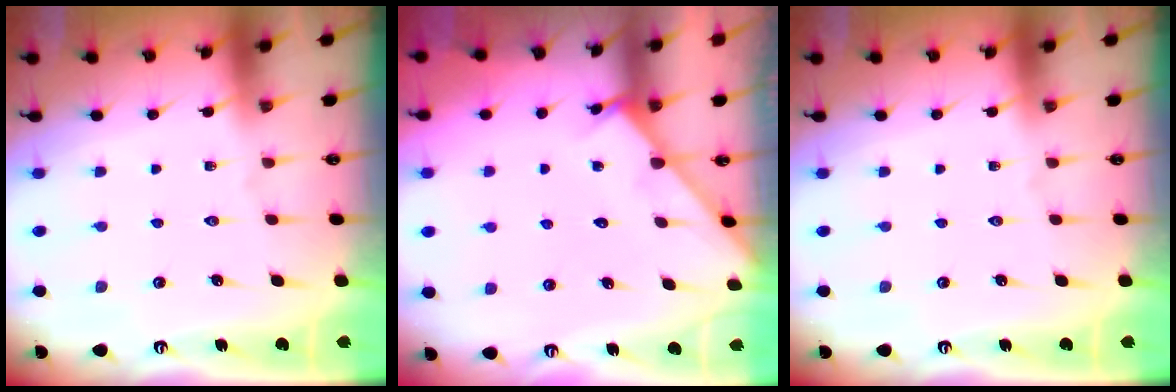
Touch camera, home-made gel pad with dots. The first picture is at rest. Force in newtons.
{"total": 4.3, "press": 4.3, "slide": 0.4}
{"total": 0.0}